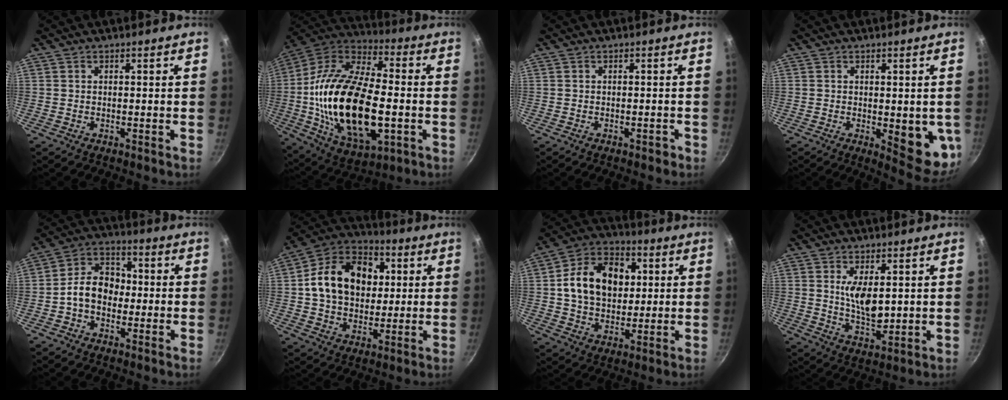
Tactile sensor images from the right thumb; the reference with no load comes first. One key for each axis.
{"total": 29.4, "fx": -3.5, "fy": 15.3, "fz": 24.9, "tx": -0.463, "ty": 0.020, "tz": -0.060}
{"total": 1.2, "fx": -0.7, "fy": 0.7, "fz": 0.6, "tx": 0.001, "ty": 0.014, "tz": -0.001}
{"total": 10.2, "fx": -1.3, "fy": 3.9, "fz": 9.3, "tx": -0.079, "ty": -0.016, "tz": -0.011}
{"total": 9.5, "fx": -1.2, "fy": 7.2, "fz": 6.1, "tx": -0.062, "ty": 0.034, "tz": -0.036}
{"total": 18.2, "fx": 2.9, "fy": 13.7, "fz": 11.6, "tx": -0.164, "ty": 0.020, "tz": 0.036}
{"total": 16.7, "fx": 3.0, "fy": 12.2, "fz": 11.0, "tx": -0.151, "ty": 0.015, "tz": 0.042}
{"total": 8.0, "fx": 1.8, "fy": 3.6, "fz": 6.9, "tx": -0.108, "ty": -0.025, "tz": 0.041}